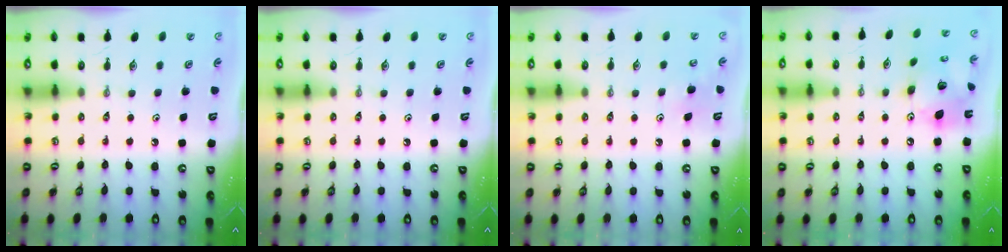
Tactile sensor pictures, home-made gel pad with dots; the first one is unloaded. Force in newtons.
{"total": 0.0}
{"total": 6.3, "press": 6.2, "slide": 0.6}
{"total": 15.8, "press": 15.8, "slide": 1.5}